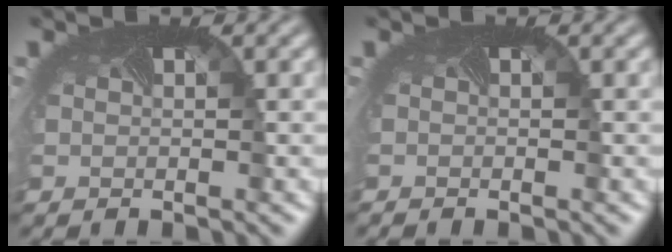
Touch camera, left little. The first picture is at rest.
{"total": 0.5, "force": [-0.4, -0.3, -0.2], "torque": [0.002, -0.004, -0.007]}